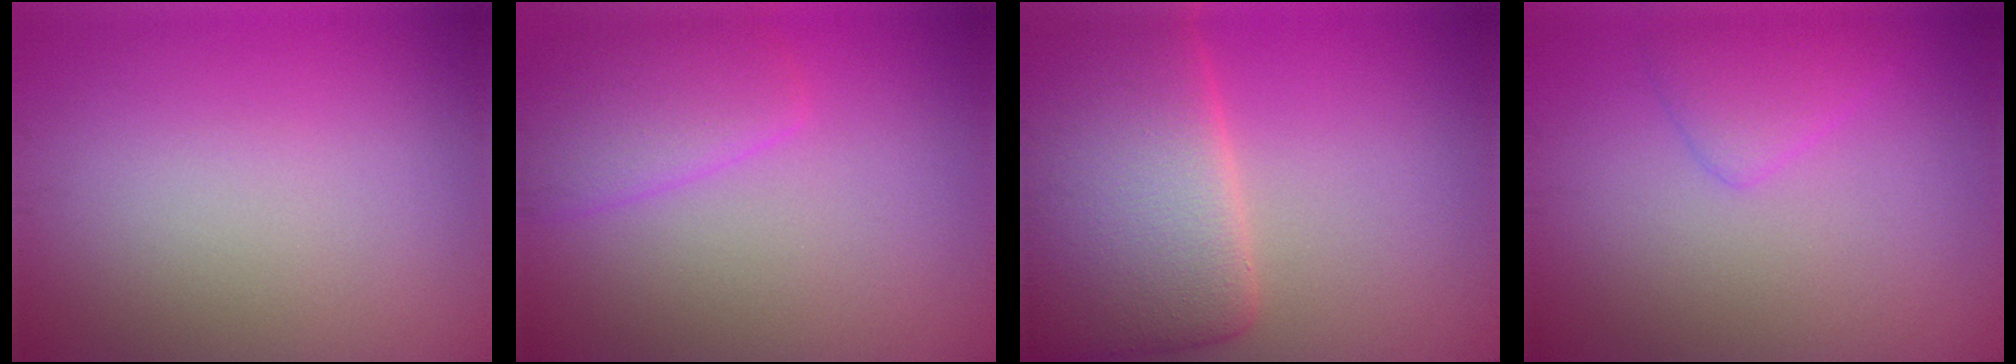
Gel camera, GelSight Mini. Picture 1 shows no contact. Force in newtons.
{"total": 3.6, "press": 3.5, "slide": 0.2}
{"total": 11.5, "press": 11.5, "slide": 0.4}
{"total": 2.2, "press": 2.2, "slide": 0.1}